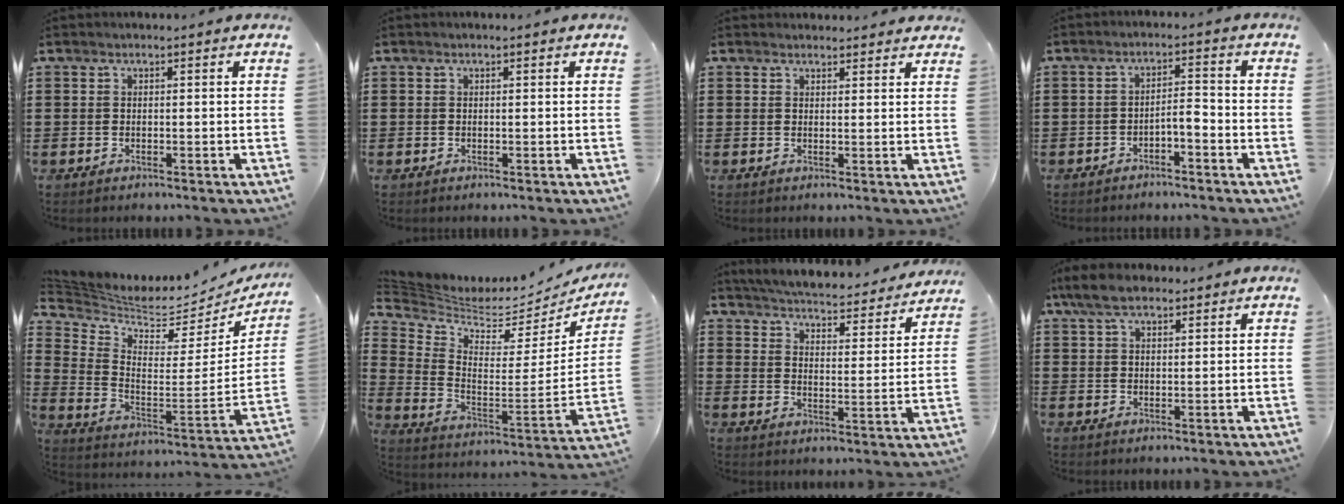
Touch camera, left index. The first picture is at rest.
{"total": 0.0}
{"total": 1.6, "force": [1.6, 0.4, 0.0], "torque": [-0.004, 0.003, 0.031]}
{"total": 2.8, "force": [-2.4, 0.5, 1.3], "torque": [-0.029, 0.005, -0.053]}
{"total": 4.6, "force": [4.2, 1.4, 1.2], "torque": [-0.057, -0.055, 0.068]}
{"total": 3.7, "force": [3.3, 1.3, 1.0], "torque": [-0.049, -0.049, 0.052]}
{"total": 4.3, "force": [4.2, -0.3, 0.5], "torque": [-0.035, -0.040, 0.066]}
{"total": 5.8, "force": [4.0, 2.4, 3.5], "torque": [-0.078, 0.006, 0.075]}